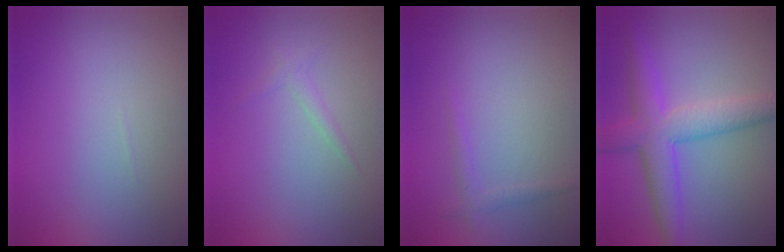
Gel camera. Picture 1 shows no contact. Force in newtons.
{"total": 0.9, "press": 0.9, "slide": 0.0}
{"total": 0.9, "press": 0.9, "slide": 0.1}
{"total": 5.5, "press": 5.5, "slide": 0.1}